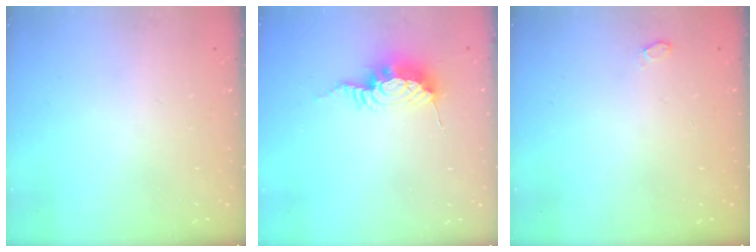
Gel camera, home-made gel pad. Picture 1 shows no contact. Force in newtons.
{"total": 10.6, "press": 10.5, "slide": 0.9}
{"total": 6.5, "press": 3.5, "slide": 5.5}